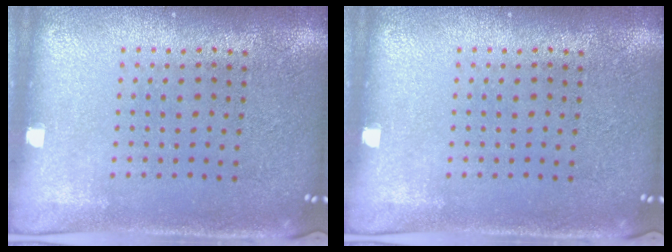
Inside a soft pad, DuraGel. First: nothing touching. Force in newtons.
{"total": 0.0}